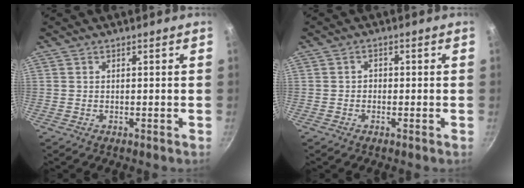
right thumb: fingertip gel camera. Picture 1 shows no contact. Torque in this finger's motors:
{"motor_torque": [-0.07, -0.10, -0.23, 0.14, -0.03]}